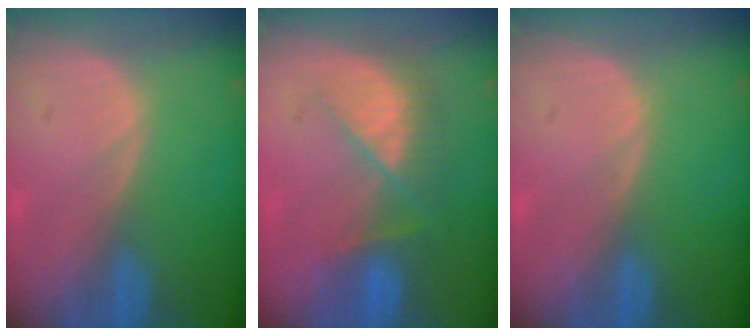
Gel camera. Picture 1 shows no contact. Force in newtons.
{"total": 7.6, "press": 6.9, "slide": 3.1}
{"total": 0.0}